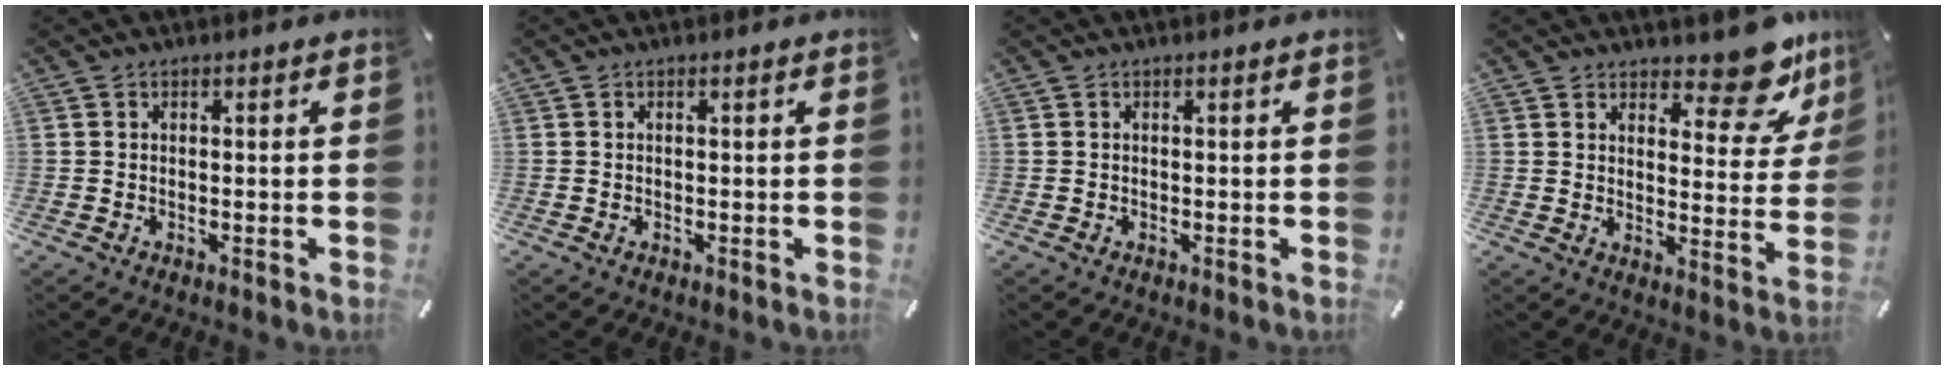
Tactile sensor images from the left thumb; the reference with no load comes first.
{"total": 0.0}
{"total": 0.0}
{"total": 11.8, "force": [9.2, 5.0, 5.6], "torque": [-0.053, -0.078, 0.158]}